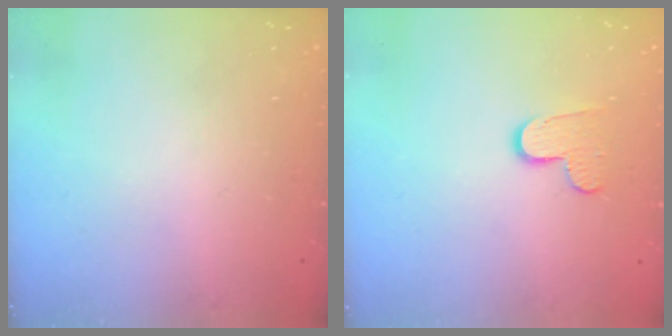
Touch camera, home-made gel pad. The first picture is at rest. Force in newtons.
{"total": 8.3, "press": 8.3, "slide": 0.6}